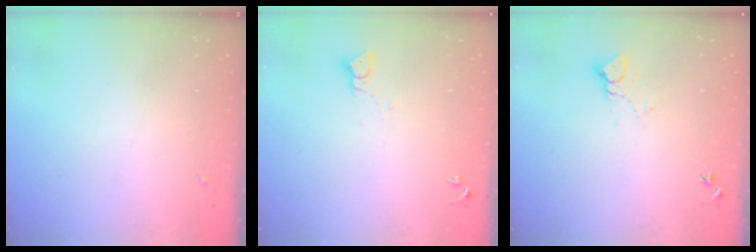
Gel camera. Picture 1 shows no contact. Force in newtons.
{"total": 2.4, "press": 2.4, "slide": 0.2}
{"total": 6.0, "press": 6.0, "slide": 0.4}